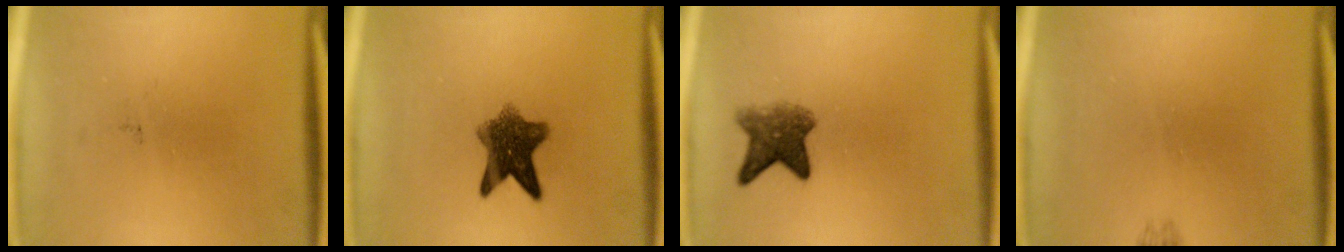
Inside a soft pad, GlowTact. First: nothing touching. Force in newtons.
{"total": 7.8}
{"total": 5.2}
{"total": 0.7}